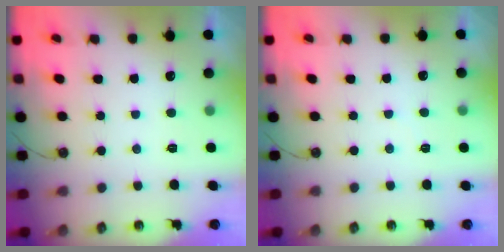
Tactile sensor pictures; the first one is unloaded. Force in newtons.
{"total": 2.4, "press": 2.4, "slide": 0.4}